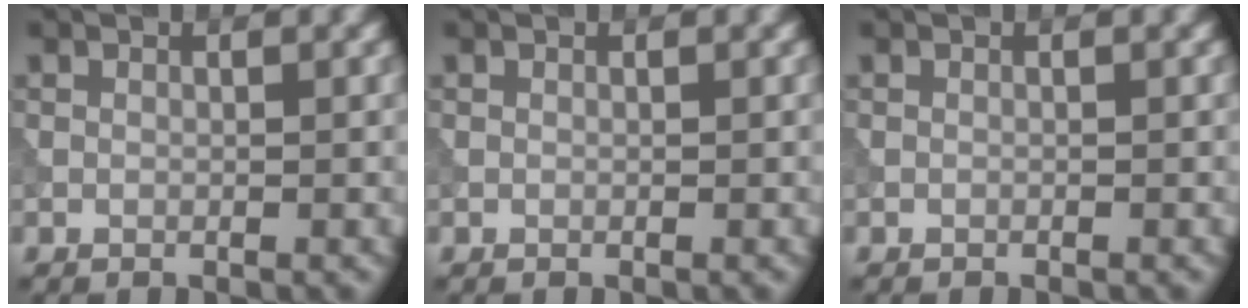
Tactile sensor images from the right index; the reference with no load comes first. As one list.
[{"total": 0.0}, {"total": 0.0}]